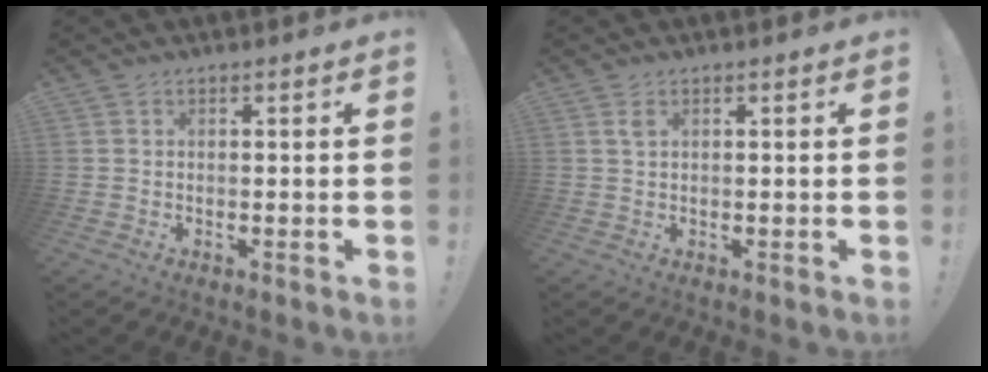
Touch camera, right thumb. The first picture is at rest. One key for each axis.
{"total": 1.3, "fx": 0.6, "fy": 0.6, "fz": 0.9, "tx": -0.018, "ty": 0.000, "tz": 0.011}